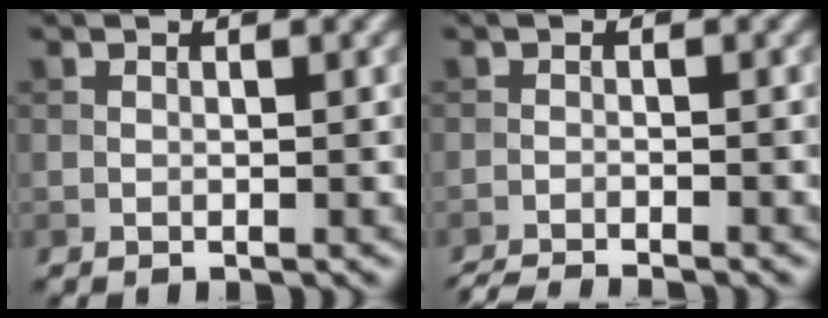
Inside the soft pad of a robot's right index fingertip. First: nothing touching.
{"total": 3.5, "force": [-3.2, 0.3, 1.3], "torque": [-0.023, -0.012, -0.059]}